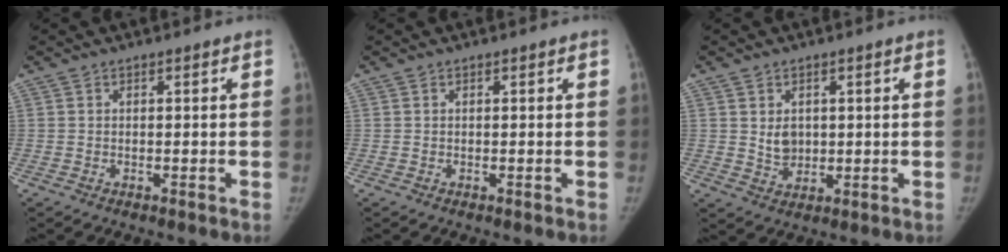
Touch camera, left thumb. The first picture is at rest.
{"total": 0.0}
{"total": 4.0, "force": [0.7, 3.2, 2.3], "torque": [-0.020, -0.009, 0.022]}